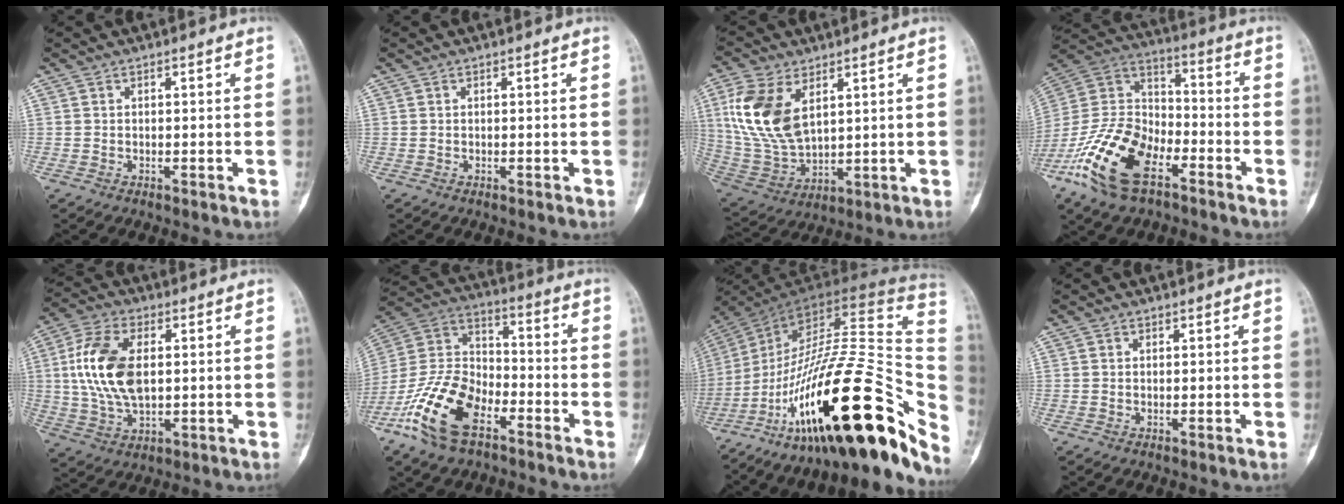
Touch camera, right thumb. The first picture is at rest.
{"total": 0.0}
{"total": 14.9, "force": [5.2, 8.6, 11.1], "torque": [-0.225, -0.016, 0.115]}
{"total": 19.4, "force": [-10.5, 10.1, 12.9], "torque": [-0.252, 0.056, -0.204]}
{"total": 14.3, "force": [1.8, 8.1, 11.7], "torque": [-0.236, 0.004, 0.034]}
{"total": 17.5, "force": [-9.4, 9.2, 11.5], "torque": [-0.229, 0.055, -0.187]}
{"total": 40.2, "force": [-16.7, 13.6, 33.9], "torque": [-0.442, 0.075, -0.263]}
{"total": 0.8, "force": [0.3, 0.7, 0.1], "torque": [0.004, -0.001, 0.004]}